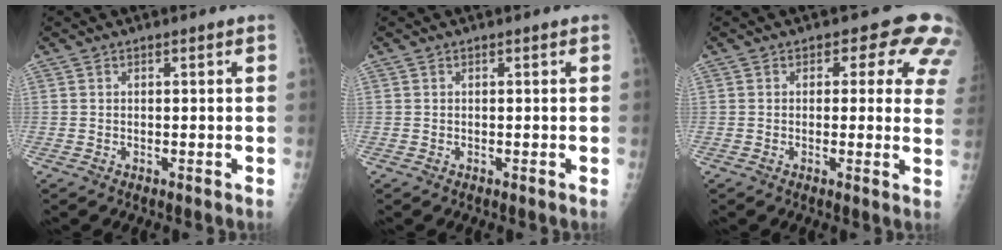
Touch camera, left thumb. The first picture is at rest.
{"total": 0.0}
{"total": 9.3, "force": [4.7, 5.2, 6.2], "torque": [-0.020, -0.013, 0.029]}